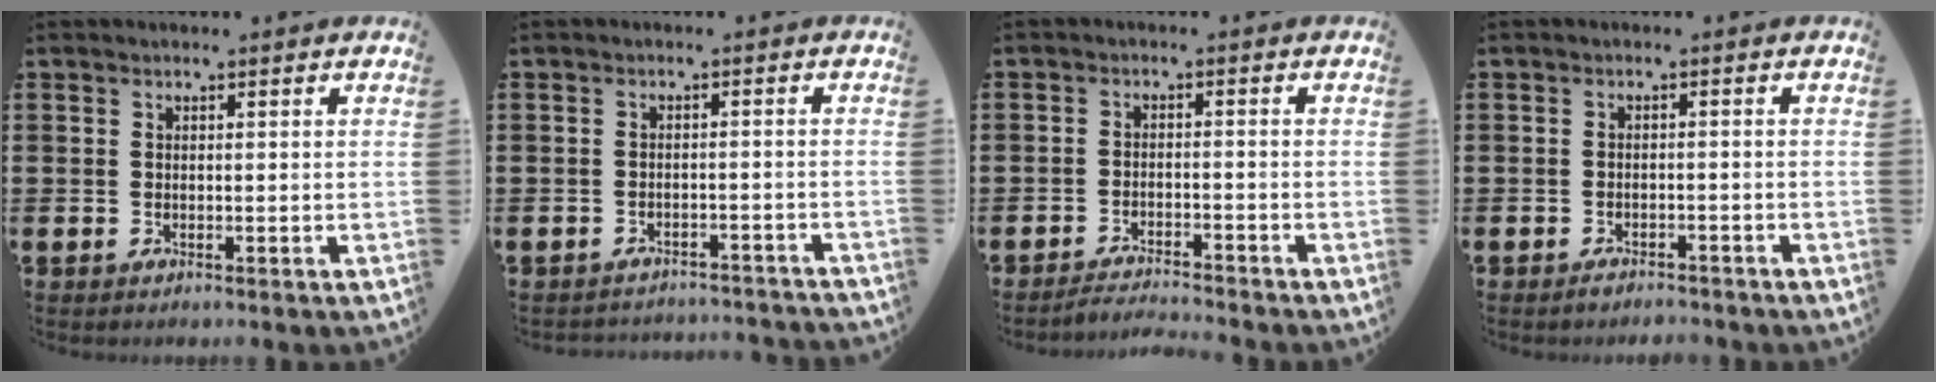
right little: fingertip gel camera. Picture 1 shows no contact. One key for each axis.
{"total": 1.8, "fx": -1.8, "fy": -0.1, "fz": -0.1, "tx": -0.003, "ty": 0.004, "tz": -0.039}
{"total": 2.2, "fx": -2.2, "fy": -0.3, "fz": 0.1, "tx": -0.004, "ty": 0.004, "tz": -0.045}
{"total": 1.3, "fx": -1.3, "fy": 0.2, "fz": 0.2, "tx": -0.008, "ty": 0.000, "tz": -0.026}